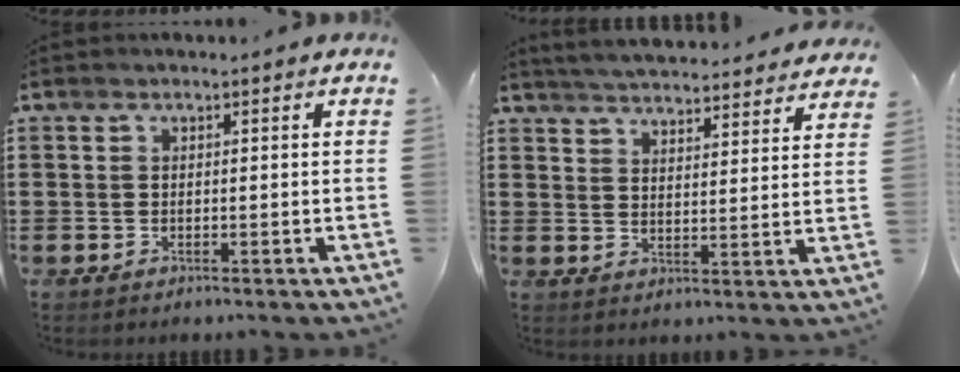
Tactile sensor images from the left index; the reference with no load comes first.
{"total": 4.9, "force": [4.8, -0.2, 0.6], "torque": [-0.031, -0.030, 0.085]}